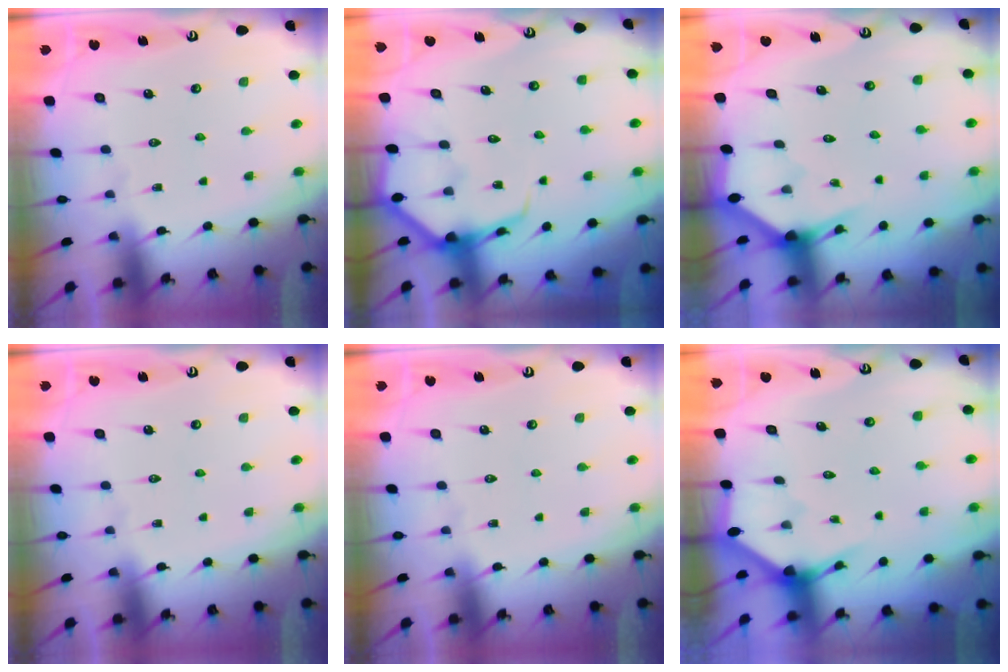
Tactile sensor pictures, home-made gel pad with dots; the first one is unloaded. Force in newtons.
{"total": 6.3, "press": 6.3, "slide": 0.7}
{"total": 2.3, "press": 2.3, "slide": 0.1}
{"total": 0.0}
{"total": 0.0}
{"total": 2.4, "press": 2.4, "slide": 0.2}